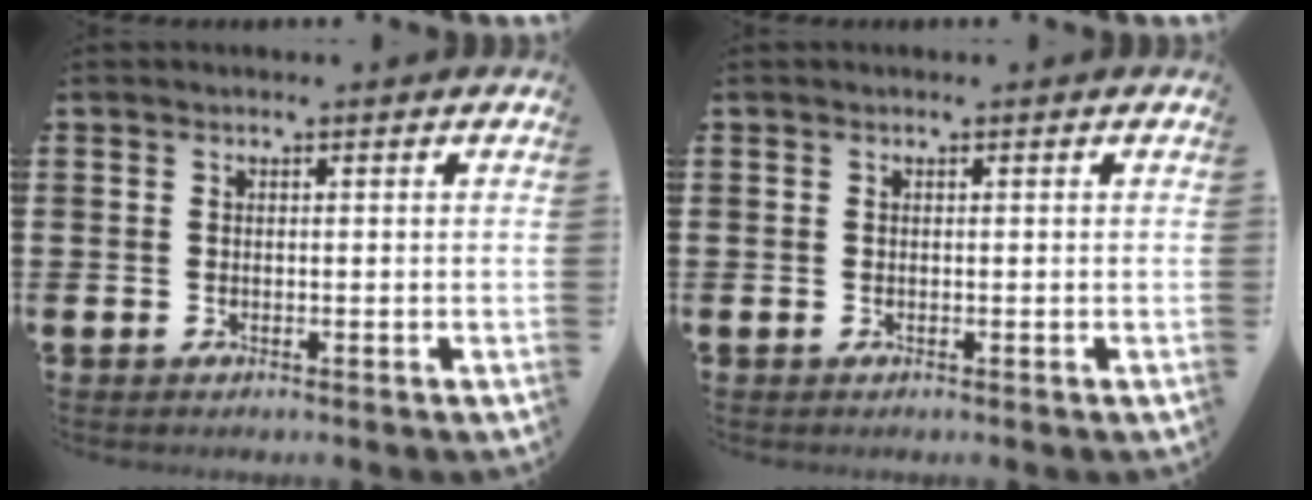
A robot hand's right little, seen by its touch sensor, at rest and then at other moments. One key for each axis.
{"total": 0.0}